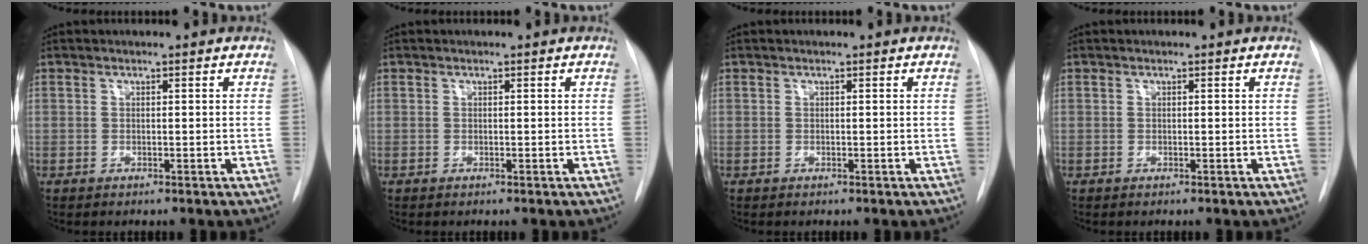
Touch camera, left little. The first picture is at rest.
{"total": 0.0}
{"total": 0.0}
{"total": 0.0}